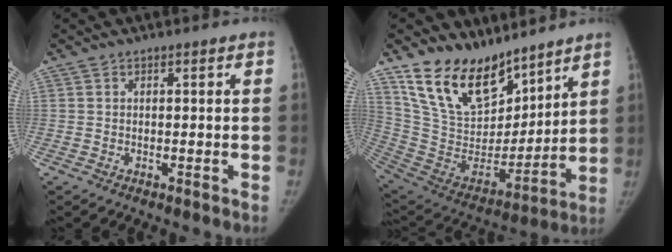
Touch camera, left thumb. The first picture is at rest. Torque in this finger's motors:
{"motor_torque": [1.15, -0.38, 1.45, -1.32, 0.40]}